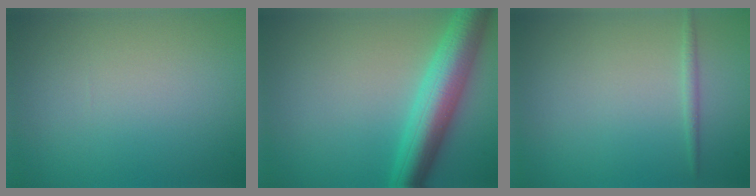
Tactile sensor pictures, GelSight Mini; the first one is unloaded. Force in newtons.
{"total": 6.8, "press": 6.8, "slide": 0.1}
{"total": 0.8, "press": 0.8, "slide": 0.0}